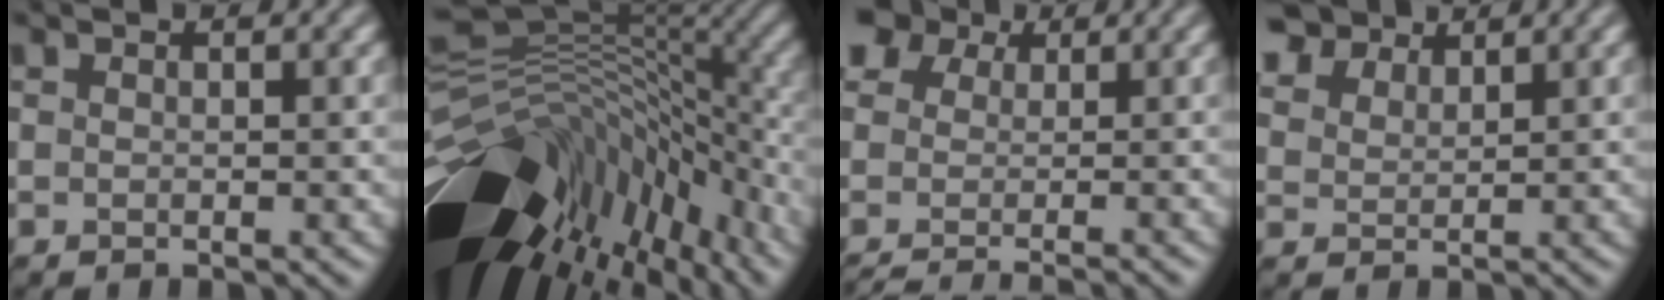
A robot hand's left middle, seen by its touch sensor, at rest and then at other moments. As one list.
[{"total": 16.4, "force": [-5.6, 8.9, 12.7], "torque": [-0.222, 0.017, -0.081]}, {"total": 4.7, "force": [-1.1, 3.5, 3.0], "torque": [-0.029, -0.001, -0.015]}, {"total": 6.5, "force": [5.2, 3.1, 2.3], "torque": [-0.074, 0.008, 0.095]}]